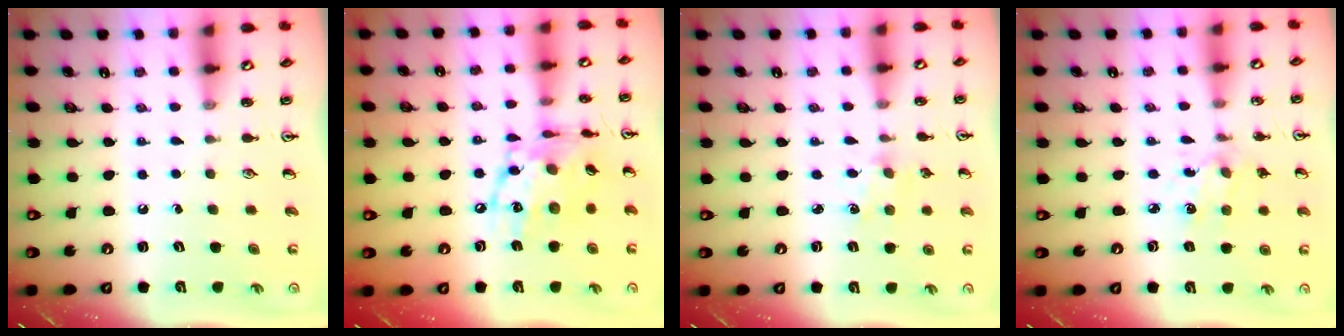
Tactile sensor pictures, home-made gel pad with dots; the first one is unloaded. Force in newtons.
{"total": 15.6, "press": 15.6, "slide": 0.9}
{"total": 1.9, "press": 1.8, "slide": 0.3}
{"total": 3.0, "press": 2.8, "slide": 1.0}